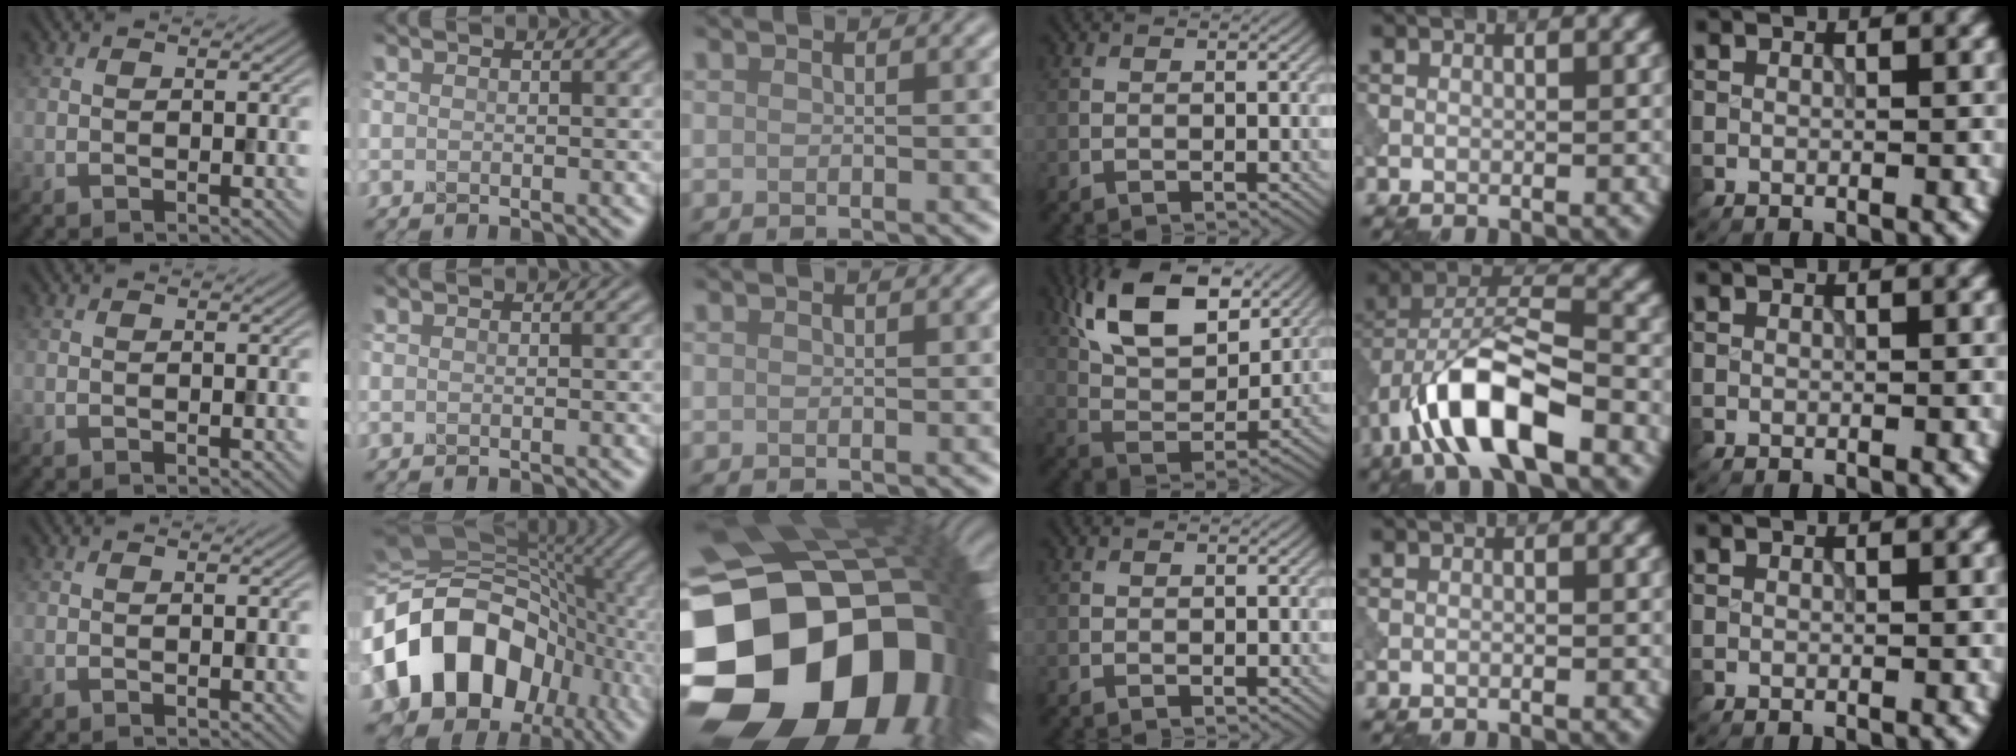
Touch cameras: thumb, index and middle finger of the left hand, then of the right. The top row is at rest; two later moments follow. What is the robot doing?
{"motion": "insert", "object": "peg toy"}